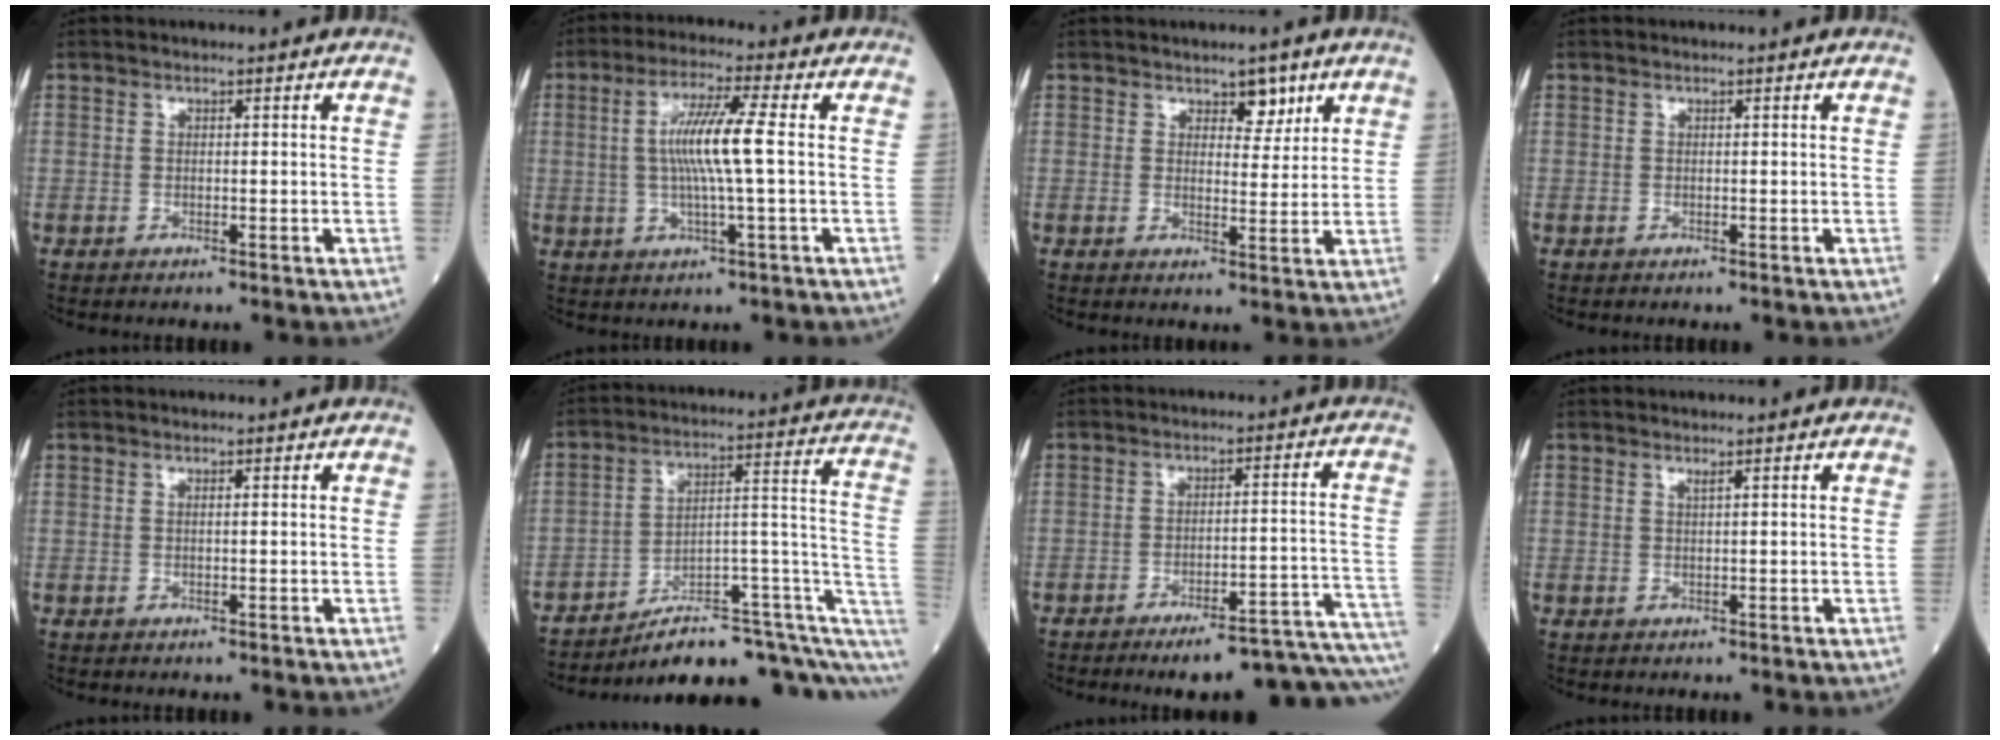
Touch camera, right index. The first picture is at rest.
{"total": 8.5, "force": [0.4, -0.3, 8.4], "torque": [-0.163, 0.003, 0.005]}
{"total": 3.5, "force": [2.3, 1.8, 2.1], "torque": [-0.019, -0.002, 0.033]}
{"total": 0.0}
{"total": 0.0}
{"total": 17.5, "force": [-11.2, 4.3, 12.8], "torque": [-0.113, 0.077, -0.154]}
{"total": 16.7, "force": [-14.7, 0.0, 7.9], "torque": [-0.037, 0.024, -0.188]}
{"total": 0.6, "force": [0.4, -0.1, 0.4], "torque": [-0.015, -0.005, 0.010]}